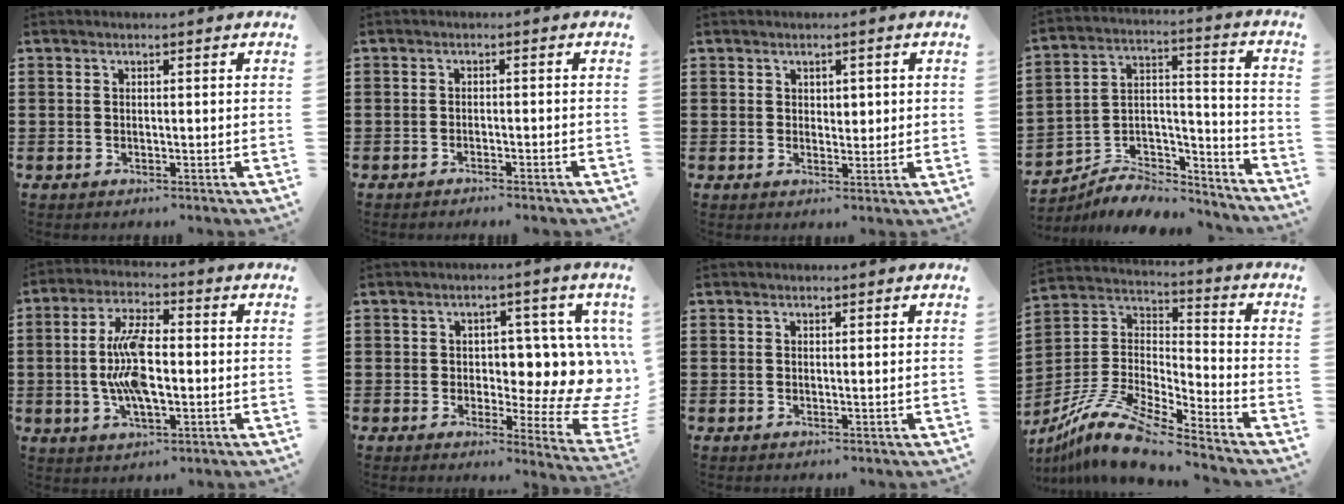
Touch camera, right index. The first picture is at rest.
{"total": 1.2, "force": [-1.2, -0.1, 0.3], "torque": [-0.007, 0.002, -0.024]}
{"total": 1.6, "force": [0.7, 1.2, 0.9], "torque": [-0.012, 0.005, 0.010]}
{"total": 6.4, "force": [-5.6, 2.9, 1.2], "torque": [-0.025, 0.014, -0.110]}
{"total": 10.1, "force": [-0.8, 3.9, 9.3], "torque": [-0.198, -0.001, -0.018]}
{"total": 7.6, "force": [1.1, 4.3, 6.1], "torque": [-0.080, -0.031, 0.011]}
{"total": 0.0}
{"total": 12.0, "force": [-10.3, 1.9, 5.9], "torque": [-0.135, 0.015, -0.208]}